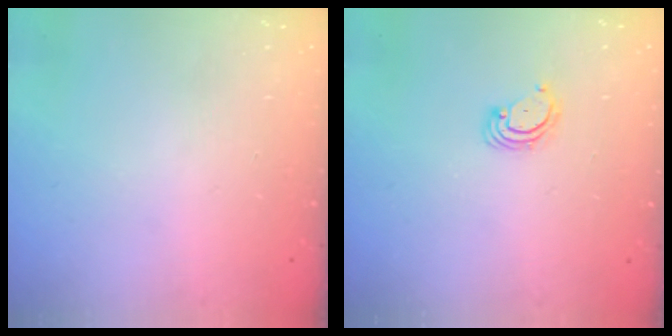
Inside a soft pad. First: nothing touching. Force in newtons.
{"total": 3.8, "press": 3.8, "slide": 0.4}